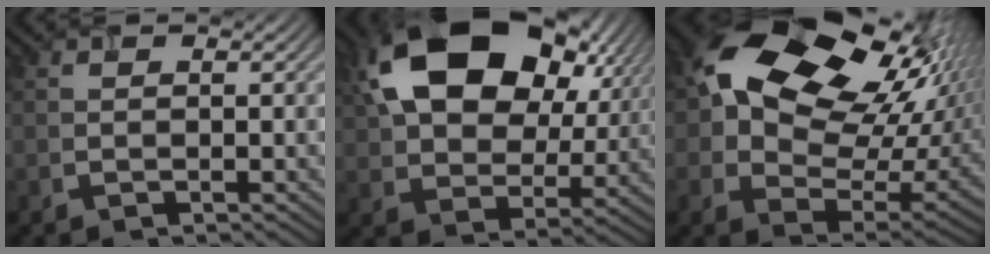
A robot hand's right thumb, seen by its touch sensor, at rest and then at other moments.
{"total": 19.0, "force": [7.4, 12.2, 12.6], "torque": [-0.247, 0.025, 0.130]}
{"total": 19.3, "force": [7.0, 12.7, 12.6], "torque": [-0.216, 0.004, 0.138]}